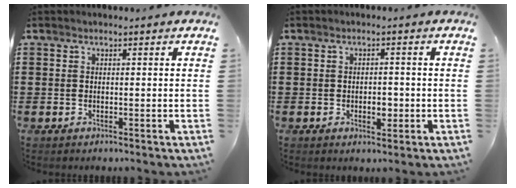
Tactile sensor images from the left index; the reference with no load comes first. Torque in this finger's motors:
{"motor_torque": [0.06, 0.04, 0.07, 0.03]}